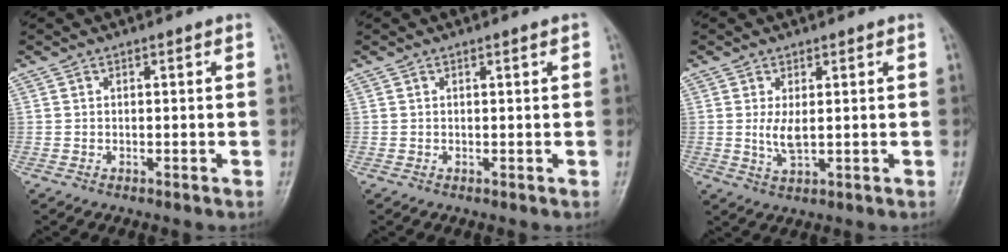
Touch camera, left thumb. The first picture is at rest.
{"total": 0.8, "force": [0.4, 0.1, 0.7], "torque": [-0.012, 0.001, 0.004]}
{"total": 3.7, "force": [0.5, 1.5, 3.4], "torque": [-0.064, -0.012, 0.015]}